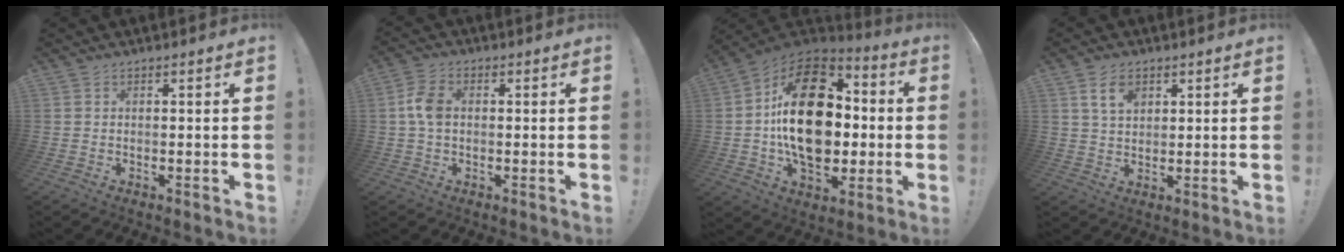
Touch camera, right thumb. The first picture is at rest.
{"total": 6.7, "force": [0.4, 4.4, 5.0], "torque": [-0.093, 0.007, 0.009]}
{"total": 27.1, "force": [0.9, 17.9, 20.3], "torque": [-0.348, 0.009, 0.023]}
{"total": 6.3, "force": [3.0, 4.0, 3.9], "torque": [-0.062, -0.006, 0.057]}